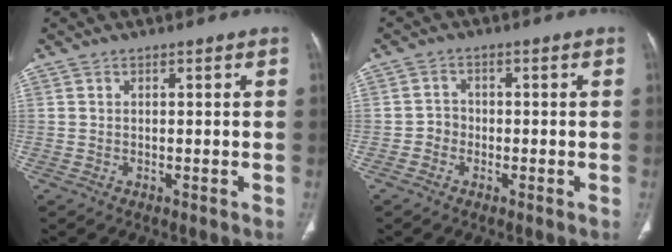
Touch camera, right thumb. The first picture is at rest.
{"total": 2.4, "force": [-1.0, 2.1, 0.6], "torque": [0.004, 0.011, -0.026]}